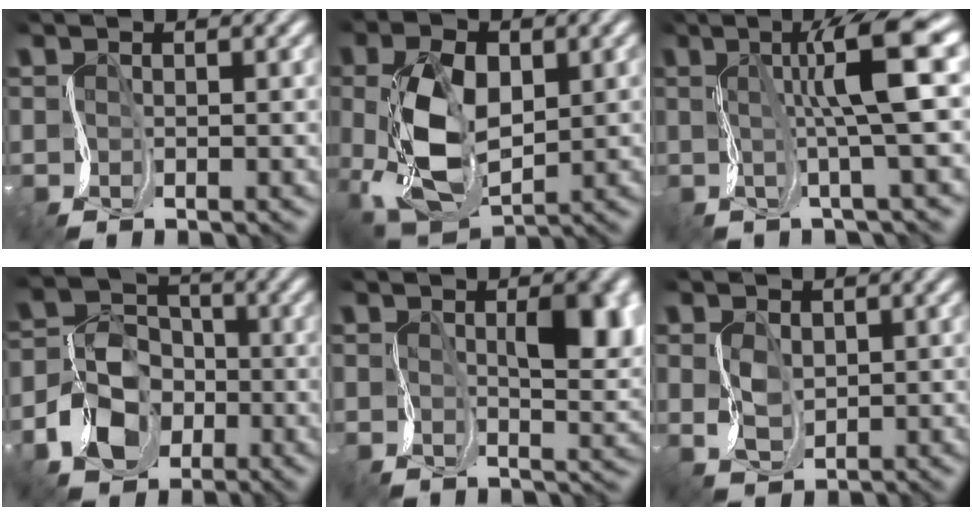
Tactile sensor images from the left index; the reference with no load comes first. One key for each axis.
{"total": 6.5, "fx": 0.5, "fy": 4.4, "fz": 4.8, "tx": -0.122, "ty": 0.002, "tz": 0.013}
{"total": 6.5, "fx": 1.4, "fy": 0.2, "fz": 6.3, "tx": -0.094, "ty": 0.021, "tz": 0.019}
{"total": 5.2, "fx": -2.3, "fy": 4.4, "fz": 1.6, "tx": -0.041, "ty": 0.013, "tz": -0.054}
{"total": 4.8, "fx": 1.2, "fy": 1.9, "fz": 4.3, "tx": -0.075, "ty": 0.008, "tz": 0.017}
{"total": 1.3, "fx": 0.7, "fy": 1.0, "fz": 0.0, "tx": -0.021, "ty": 0.009, "tz": 0.016}